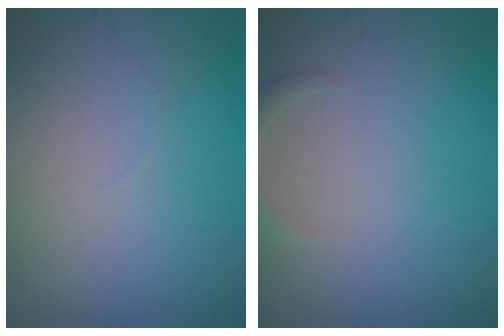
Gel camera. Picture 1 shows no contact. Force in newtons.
{"total": 1.2, "press": 1.2, "slide": 0.2}